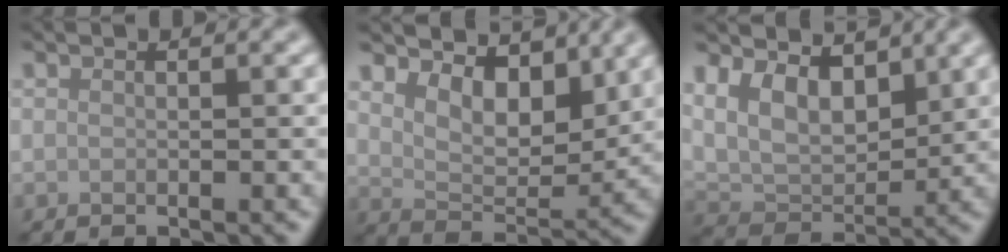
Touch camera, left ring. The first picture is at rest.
{"total": 5.6, "force": [3.6, 2.8, 3.3], "torque": [-0.061, -0.011, 0.049]}
{"total": 6.2, "force": [2.9, 3.7, 4.0], "torque": [-0.083, -0.008, 0.048]}